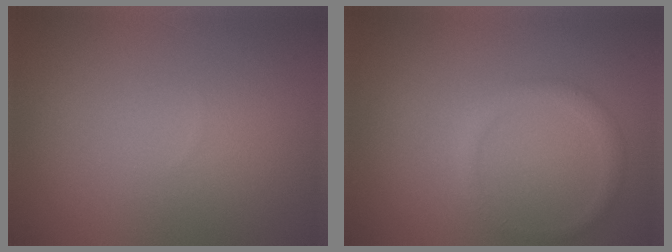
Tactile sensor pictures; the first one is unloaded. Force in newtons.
{"total": 1.4, "press": 1.4, "slide": 0.0}